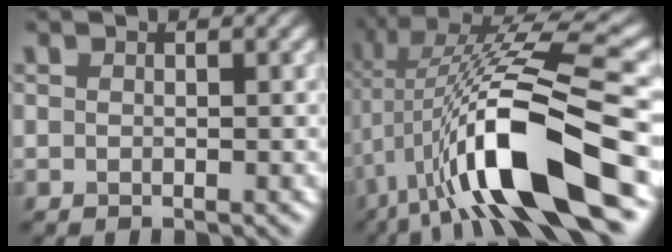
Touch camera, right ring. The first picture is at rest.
{"total": 13.2, "force": [-2.9, 3.6, 12.4], "torque": [-0.220, 0.009, -0.052]}